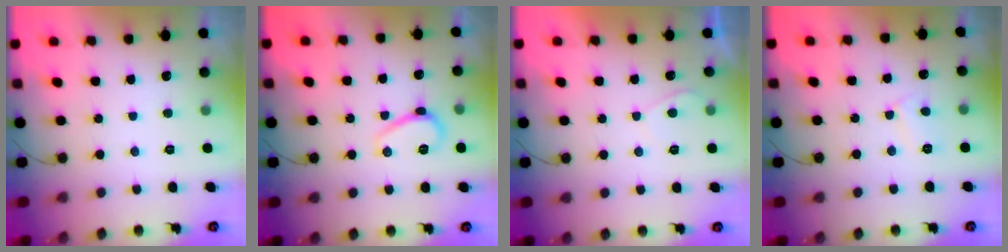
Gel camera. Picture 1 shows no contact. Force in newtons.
{"total": 5.0, "press": 4.9, "slide": 0.7}
{"total": 1.1, "press": 1.0, "slide": 0.5}
{"total": 5.4, "press": 5.4, "slide": 0.5}